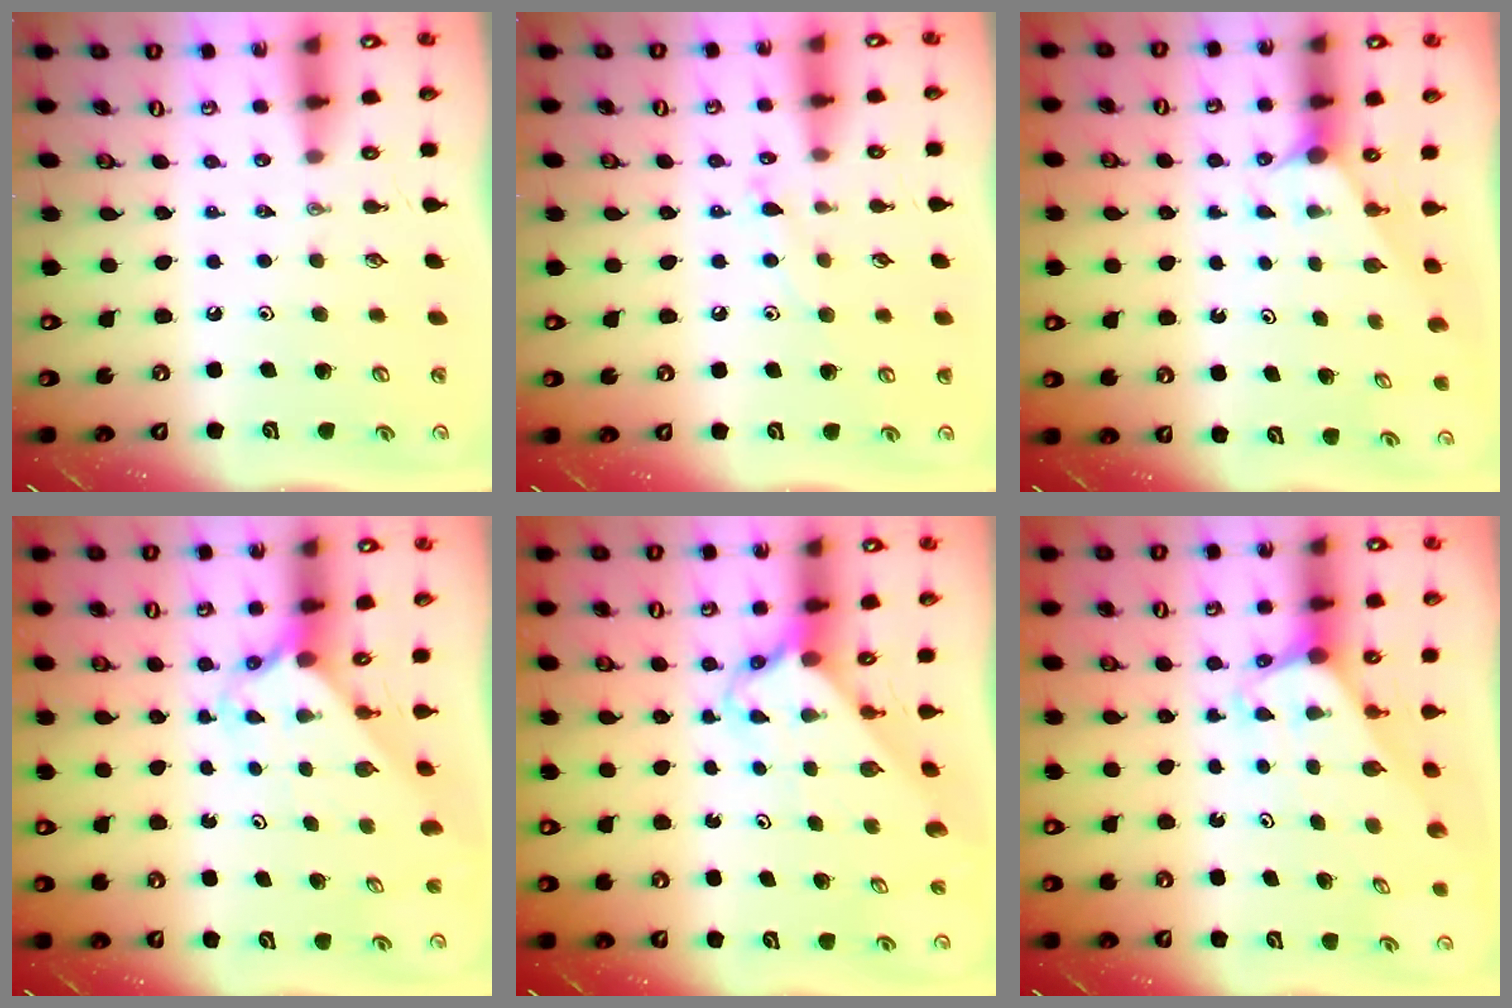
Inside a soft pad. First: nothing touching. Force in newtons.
{"total": 8.4, "press": 8.4, "slide": 0.6}
{"total": 1.5, "press": 1.5, "slide": 0.2}
{"total": 2.4, "press": 2.4, "slide": 0.2}
{"total": 2.5, "press": 2.5, "slide": 0.2}
{"total": 1.9, "press": 1.9, "slide": 0.2}